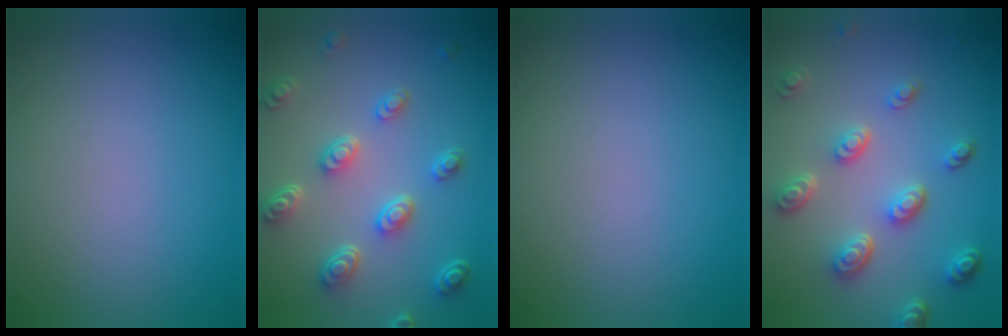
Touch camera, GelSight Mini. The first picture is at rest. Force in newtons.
{"total": 4.9, "press": 3.8, "slide": 3.1}
{"total": 0.0}
{"total": 4.8, "press": 3.6, "slide": 3.1}